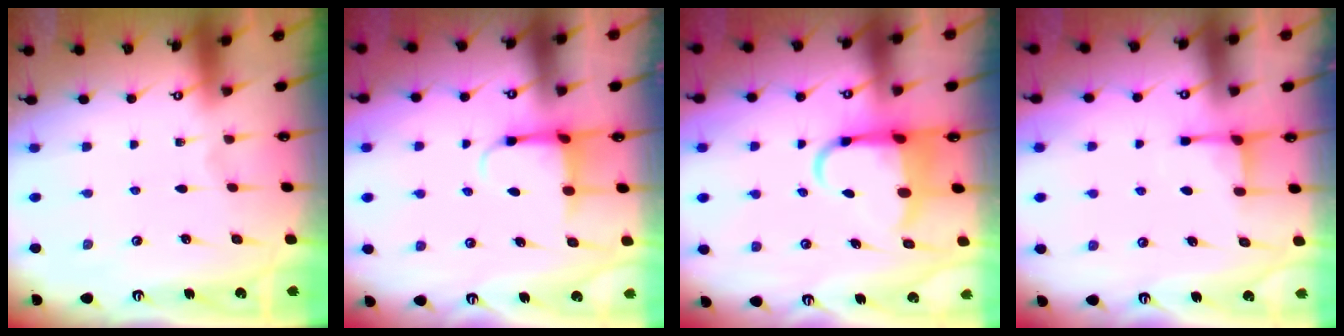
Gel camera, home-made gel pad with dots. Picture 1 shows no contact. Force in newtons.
{"total": 4.5, "press": 4.4, "slide": 0.9}
{"total": 6.3, "press": 6.1, "slide": 1.6}
{"total": 2.4, "press": 2.4, "slide": 0.3}